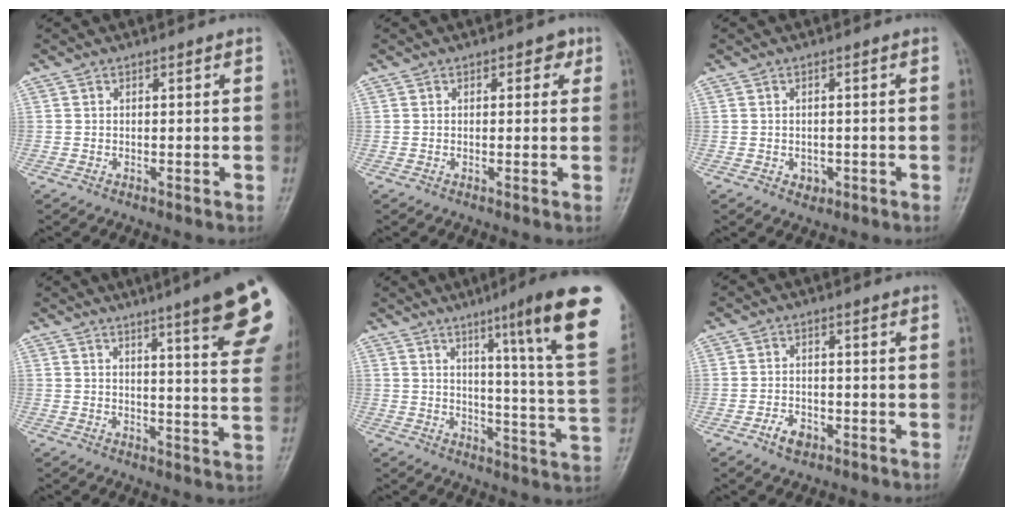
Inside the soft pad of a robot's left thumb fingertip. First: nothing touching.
{"total": 2.3, "force": [0.9, 1.6, 1.4], "torque": [0.007, 0.002, 0.005]}
{"total": 1.8, "force": [-0.7, 1.6, 0.6], "torque": [0.003, 0.003, -0.005]}
{"total": 16.5, "force": [9.6, 1.8, 13.2], "torque": [-0.150, -0.037, 0.110]}
{"total": 20.1, "force": [10.4, 0.8, 17.2], "torque": [-0.213, -0.049, 0.134]}
{"total": 3.5, "force": [-2.0, 2.3, 1.7], "torque": [-0.022, 0.013, -0.035]}